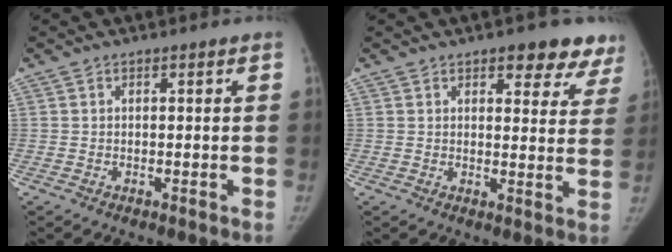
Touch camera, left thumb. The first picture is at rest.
{"total": 10.2, "force": [7.0, 4.3, 5.9], "torque": [-0.020, -0.031, 0.075]}